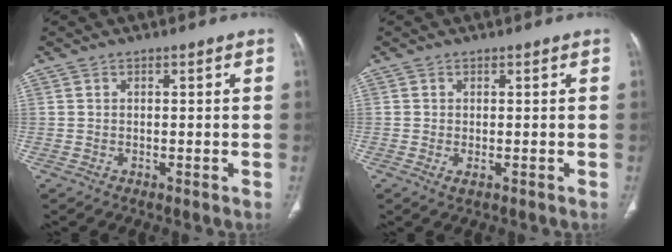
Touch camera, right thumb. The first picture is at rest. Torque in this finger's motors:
{"motor_torque": [-0.10, 0.03, -0.14, -0.22, -0.02]}